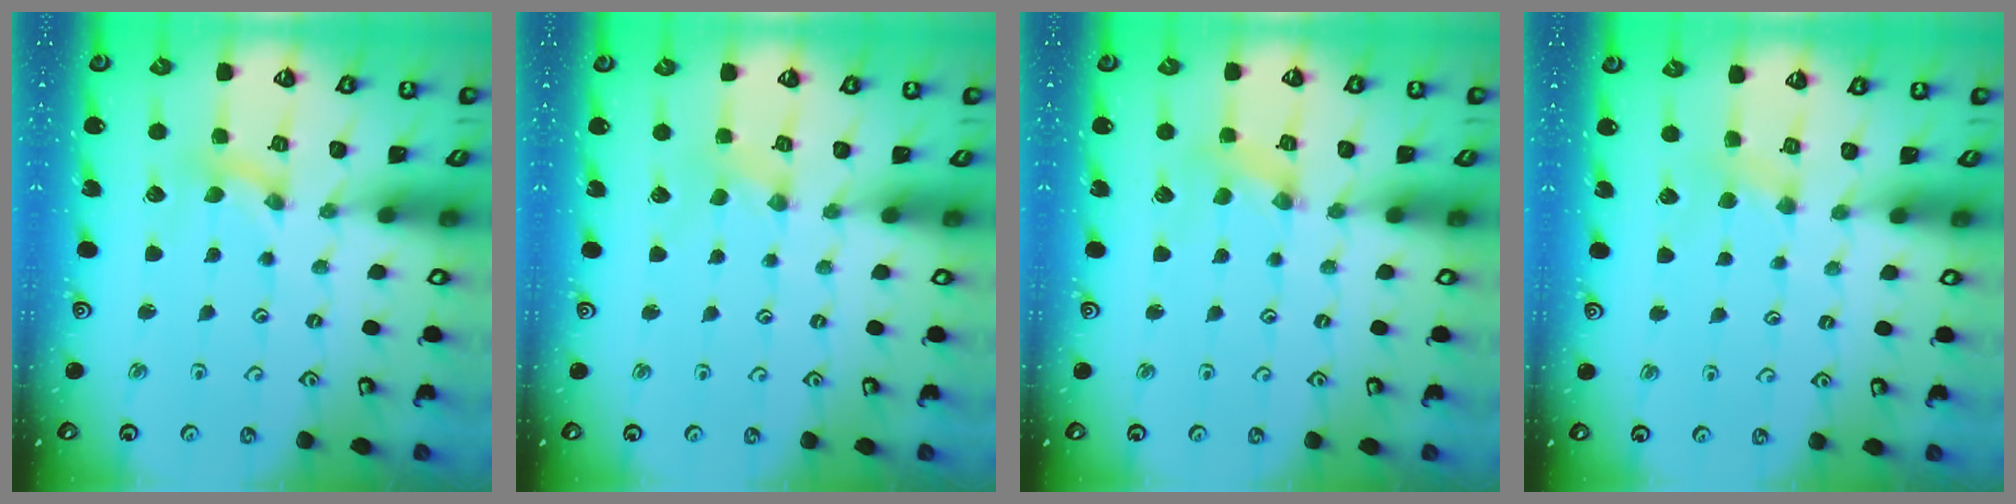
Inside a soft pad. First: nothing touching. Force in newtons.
{"total": 0.0}
{"total": 1.6, "press": 1.6, "slide": 0.3}
{"total": 2.7, "press": 2.6, "slide": 0.4}